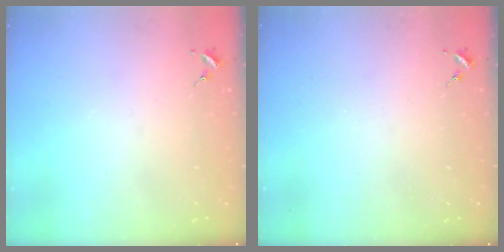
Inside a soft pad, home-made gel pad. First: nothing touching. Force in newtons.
{"total": 0.0}